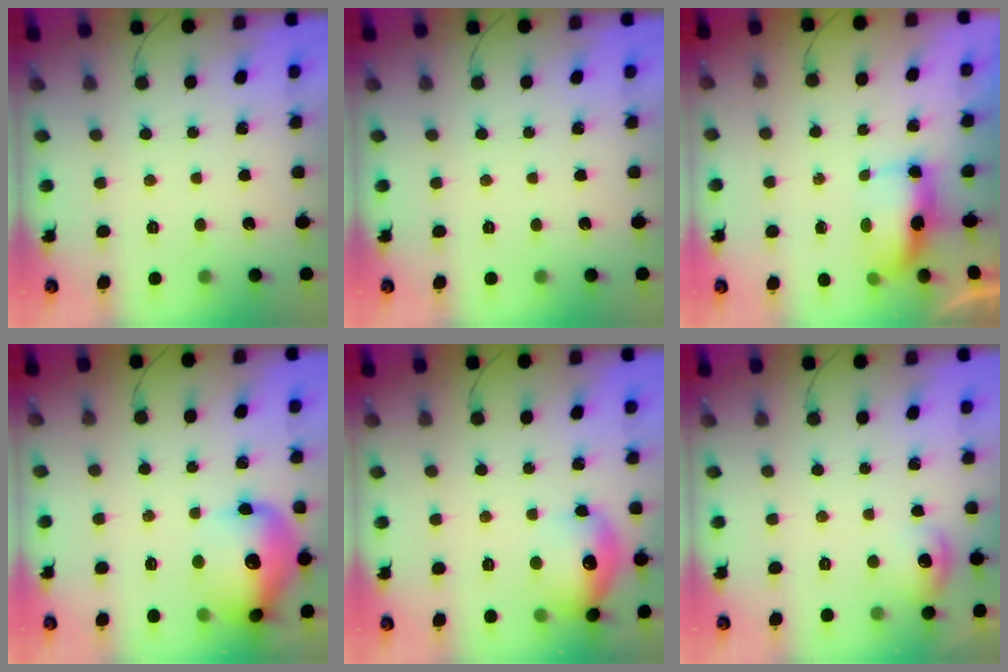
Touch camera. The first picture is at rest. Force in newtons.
{"total": 0.0}
{"total": 6.3, "press": 6.2, "slide": 0.7}
{"total": 15.3, "press": 15.2, "slide": 2.1}
{"total": 15.4, "press": 15.4, "slide": 1.3}
{"total": 6.8, "press": 6.6, "slide": 1.7}